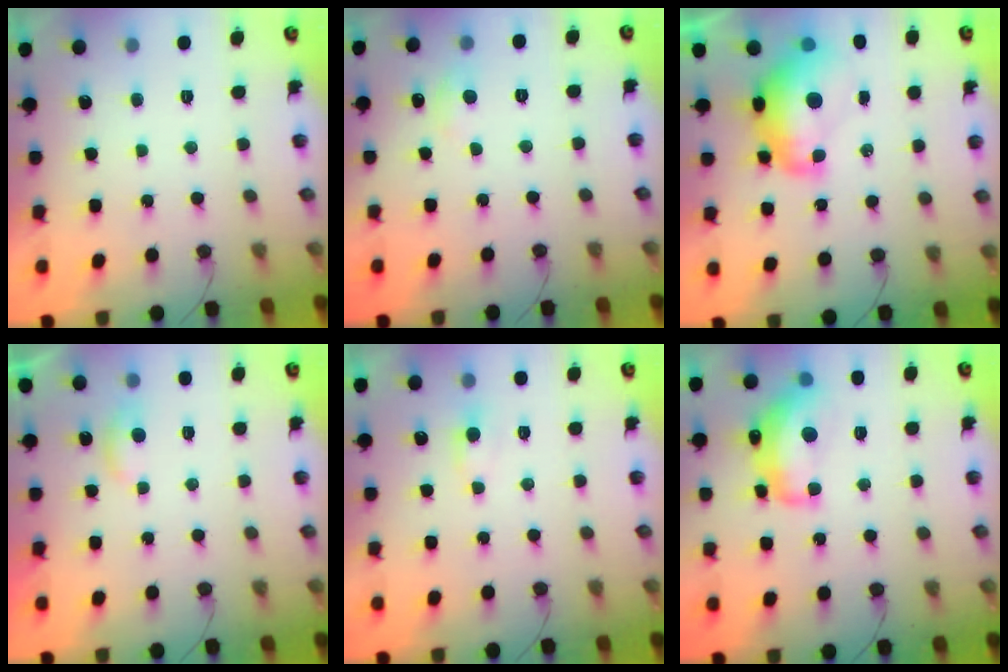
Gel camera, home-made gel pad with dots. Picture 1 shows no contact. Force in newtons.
{"total": 5.5, "press": 5.5, "slide": 0.7}
{"total": 13.6, "press": 13.5, "slide": 1.5}
{"total": 3.5, "press": 3.4, "slide": 0.3}
{"total": 3.3, "press": 3.3, "slide": 0.4}
{"total": 13.8, "press": 13.8, "slide": 1.0}